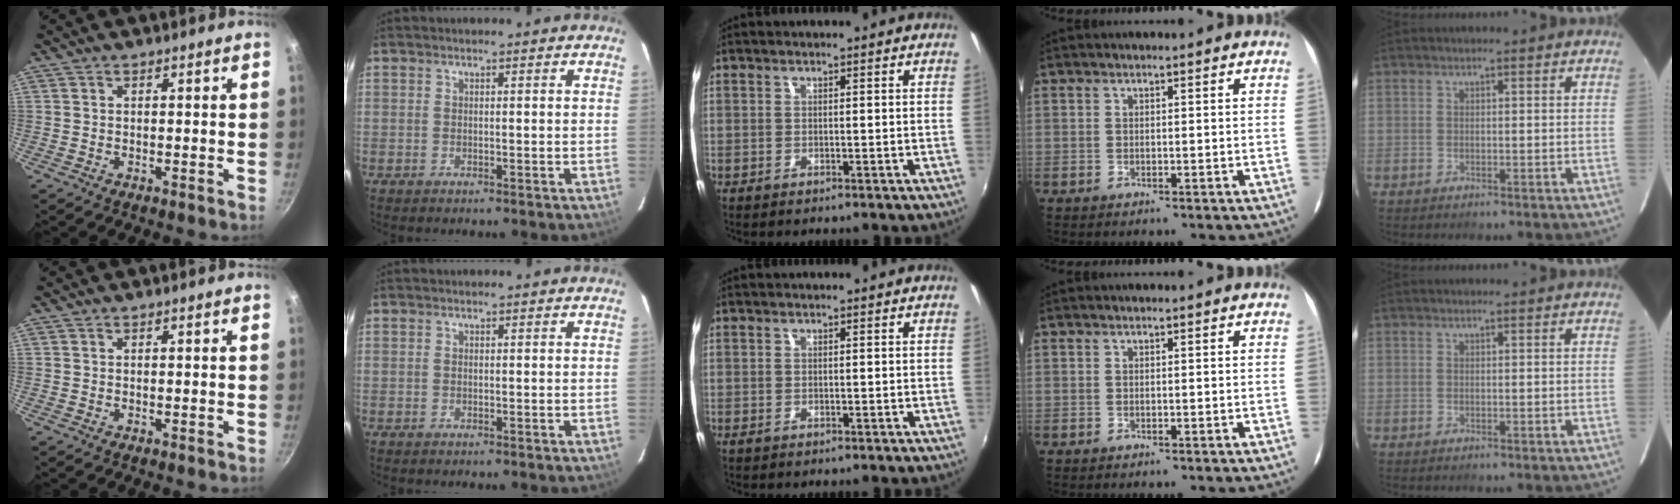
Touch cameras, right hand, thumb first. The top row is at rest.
{}